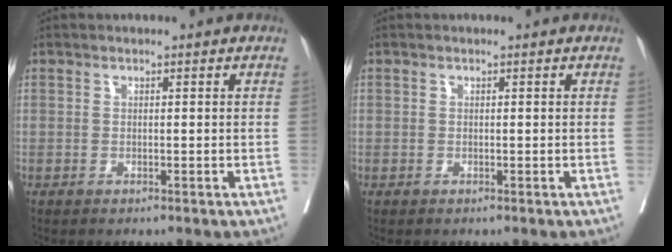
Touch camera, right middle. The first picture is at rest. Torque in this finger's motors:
{"motor_torque": [0.94, -0.94, 0.09, -0.10]}